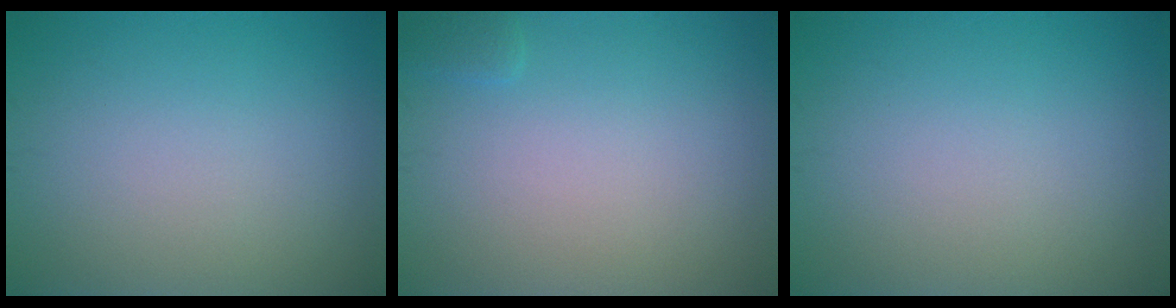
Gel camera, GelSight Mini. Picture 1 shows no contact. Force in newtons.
{"total": 0.7, "press": 0.7, "slide": 0.1}
{"total": 0.0}